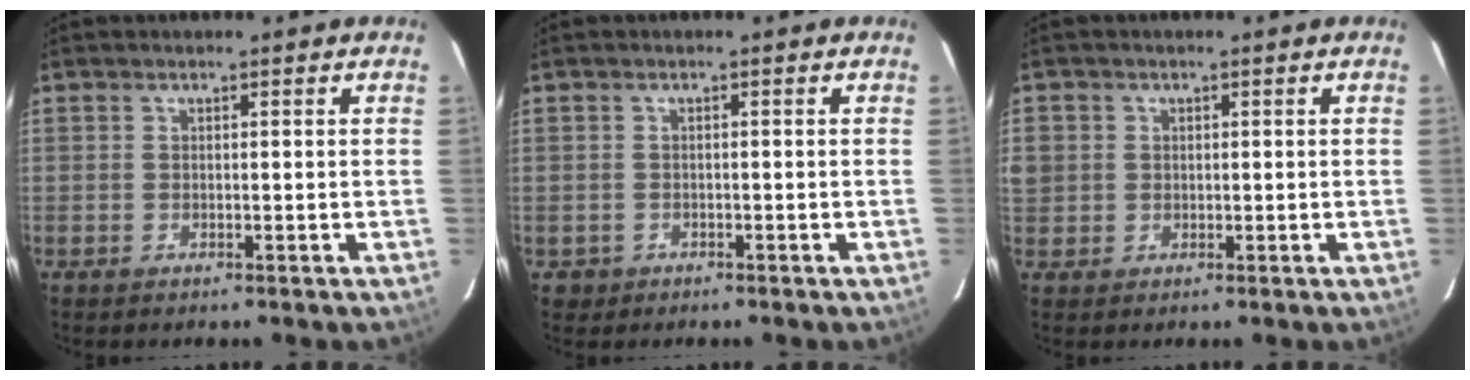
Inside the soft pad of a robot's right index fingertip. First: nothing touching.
{"total": 1.5, "force": [-0.6, 1.4, -0.1], "torque": [-0.003, 0.005, -0.006]}
{"total": 5.1, "force": [0.8, 4.8, 1.7], "torque": [-0.059, 0.013, 0.023]}